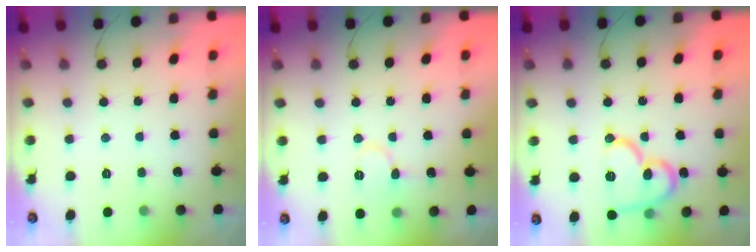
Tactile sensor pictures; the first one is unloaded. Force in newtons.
{"total": 6.7, "press": 6.7, "slide": 0.7}
{"total": 15.7, "press": 15.6, "slide": 1.6}